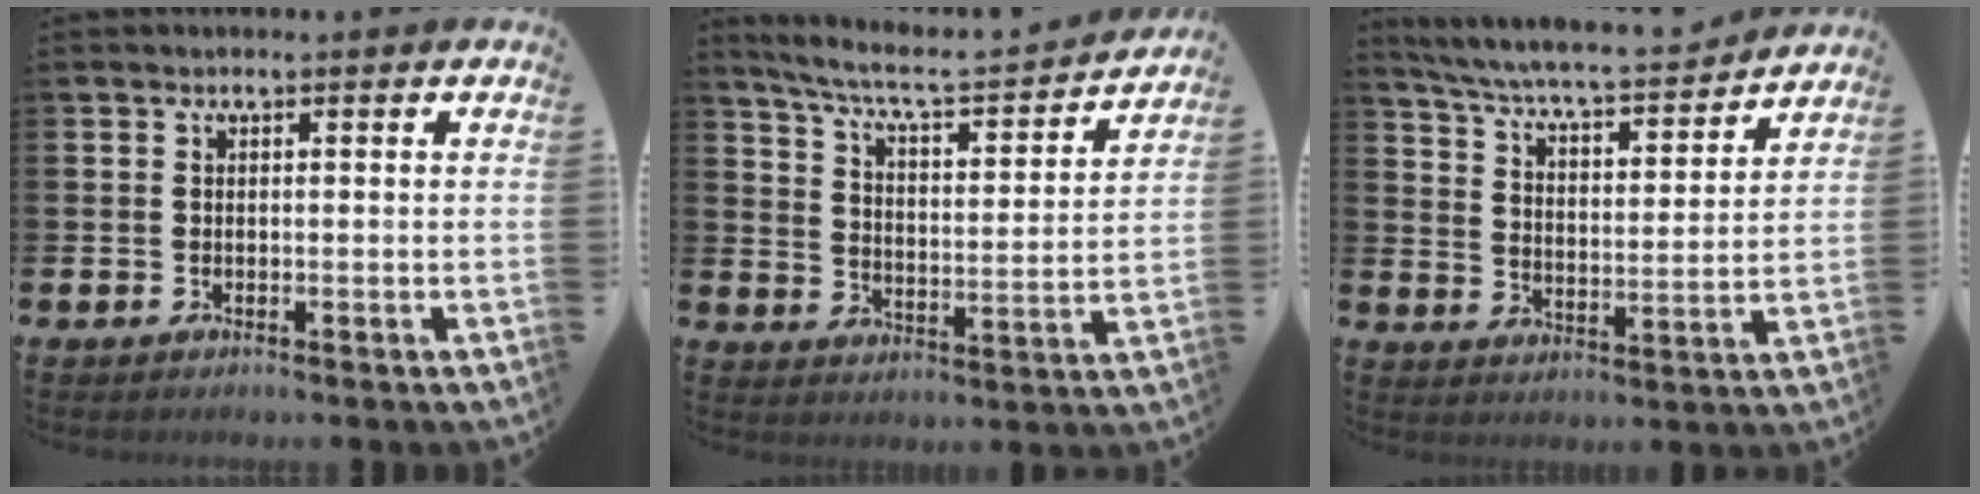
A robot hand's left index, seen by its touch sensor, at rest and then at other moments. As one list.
[{"total": 6.8, "force": [6.2, 0.9, 2.7], "torque": [-0.081, -0.044, 0.100]}, {"total": 6.6, "force": [6.3, 0.5, 2.0], "torque": [-0.071, -0.053, 0.104]}]